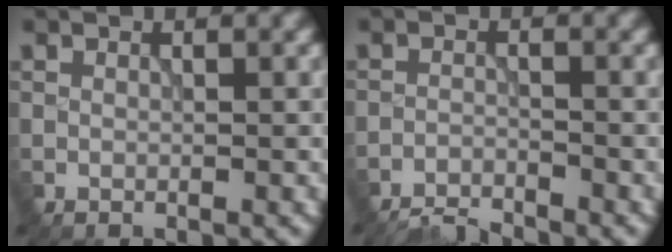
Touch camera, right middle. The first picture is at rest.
{"total": 3.2, "force": [-3.1, 0.2, 0.5], "torque": [-0.011, -0.005, -0.064]}